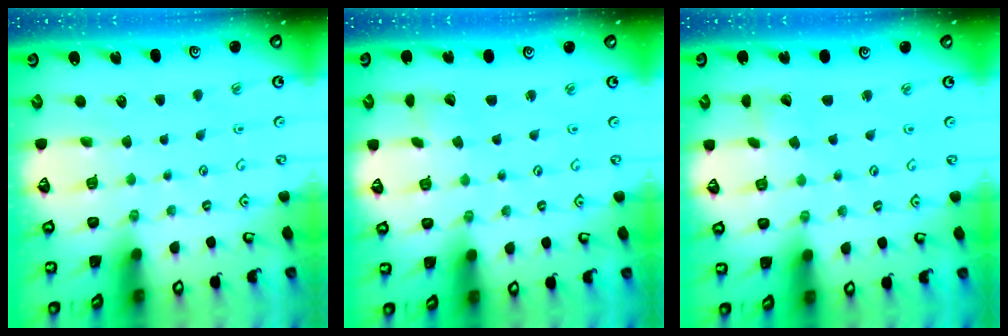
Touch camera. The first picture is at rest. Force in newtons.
{"total": 2.0, "press": 2.0, "slide": 0.2}
{"total": 2.1, "press": 2.1, "slide": 0.2}